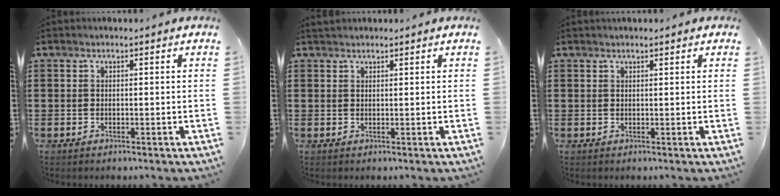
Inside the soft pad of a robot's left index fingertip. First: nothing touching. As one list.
[{"total": 1.0, "force": [1.0, 0.4, 0.2], "torque": [-0.006, 0.002, 0.019]}, {"total": 0.8, "force": [0.7, 0.2, 0.4], "torque": [-0.008, 0.002, 0.013]}]